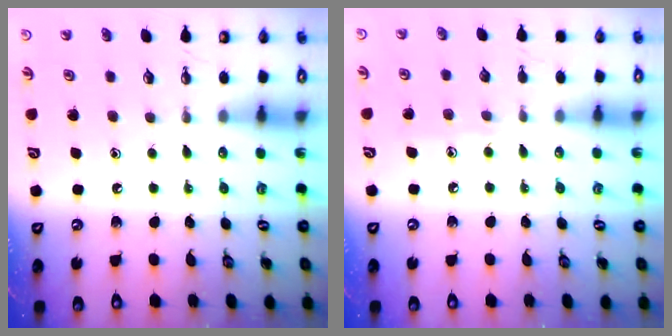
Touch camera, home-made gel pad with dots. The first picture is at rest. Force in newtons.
{"total": 5.1, "press": 5.1, "slide": 0.5}